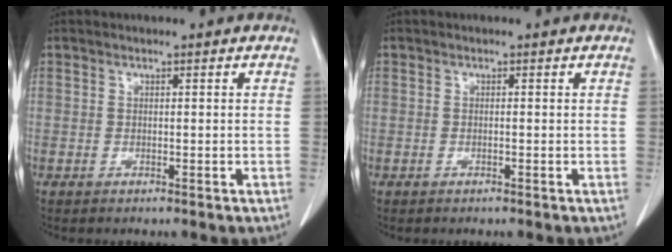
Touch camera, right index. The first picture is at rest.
{"total": 0.0}